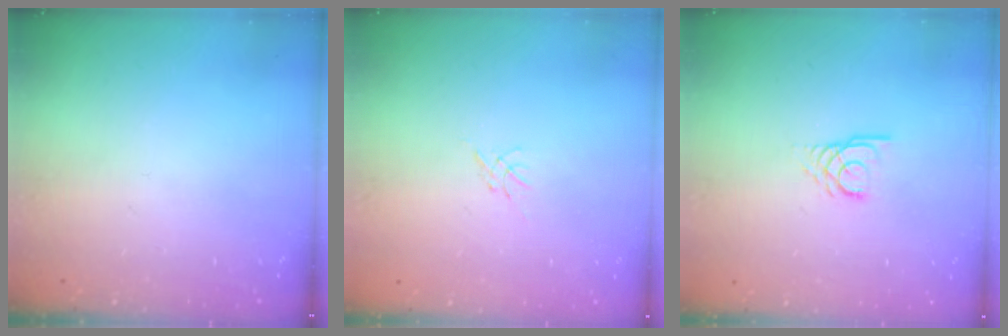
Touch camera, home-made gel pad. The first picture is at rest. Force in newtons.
{"total": 0.0}
{"total": 3.2, "press": 3.2, "slide": 0.2}